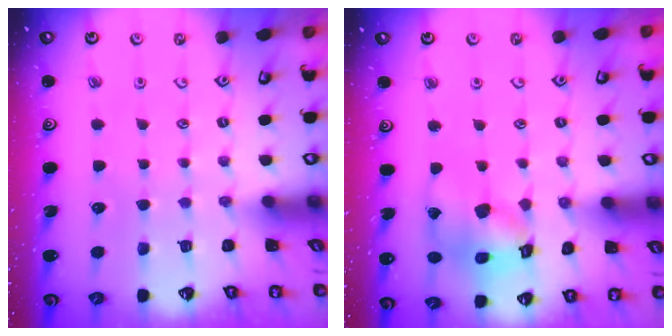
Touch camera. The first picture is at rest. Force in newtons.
{"total": 14.2, "press": 14.0, "slide": 2.1}